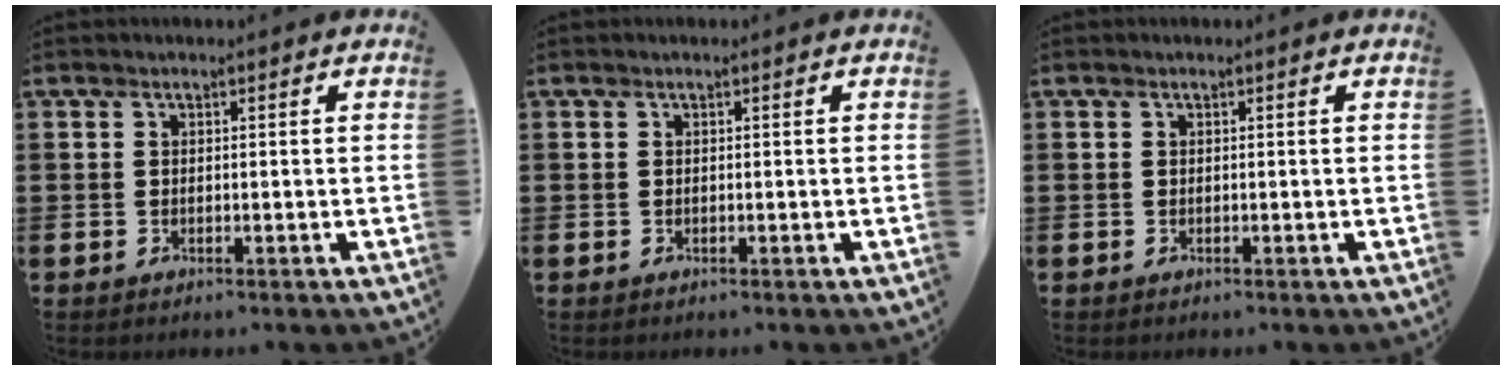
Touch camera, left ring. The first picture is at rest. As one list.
[{"total": 0.0}, {"total": 0.0}]